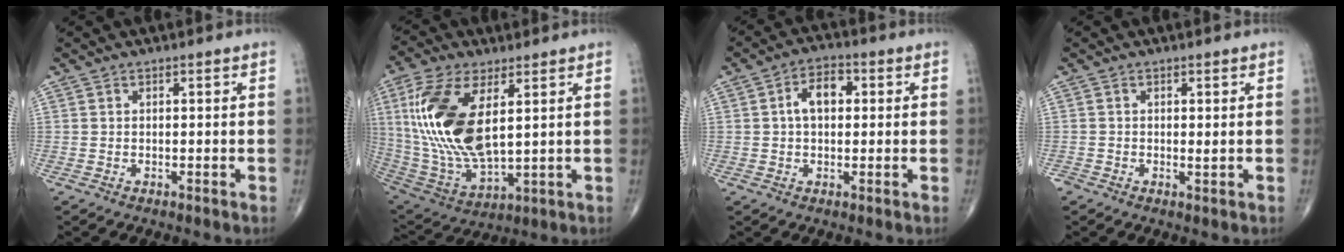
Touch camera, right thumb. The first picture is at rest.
{"total": 20.1, "force": [4.7, 9.4, 17.1], "torque": [-0.363, -0.022, 0.098]}
{"total": 6.0, "force": [0.9, 3.7, 4.7], "torque": [-0.070, 0.017, 0.007]}
{"total": 1.0, "force": [-0.1, 0.6, 0.7], "torque": [-0.006, -0.003, -0.004]}